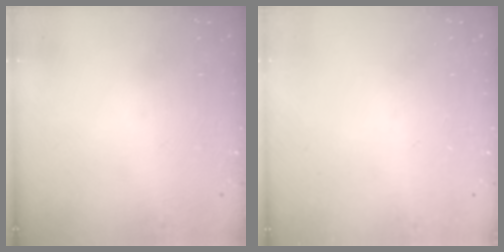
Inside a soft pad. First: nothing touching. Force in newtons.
{"total": 0.0}